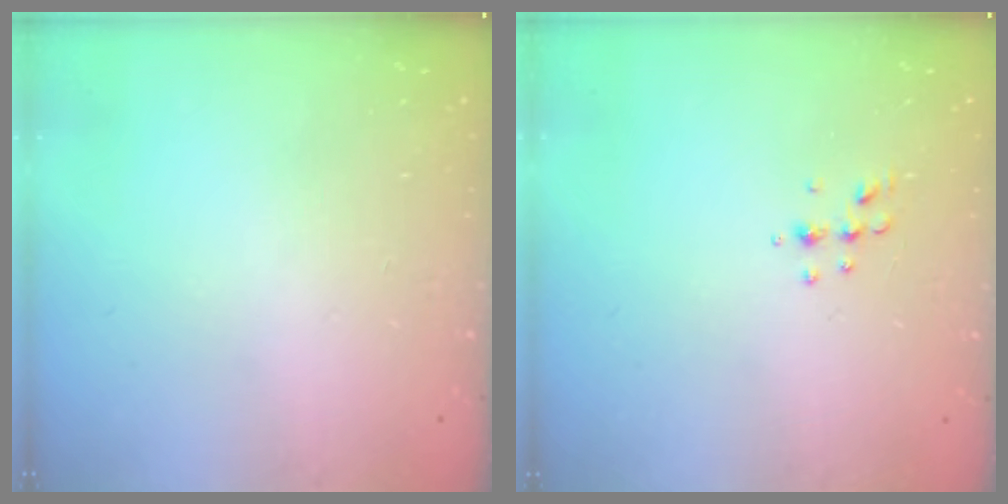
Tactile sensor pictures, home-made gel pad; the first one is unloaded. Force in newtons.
{"total": 4.6, "press": 4.5, "slide": 1.0}